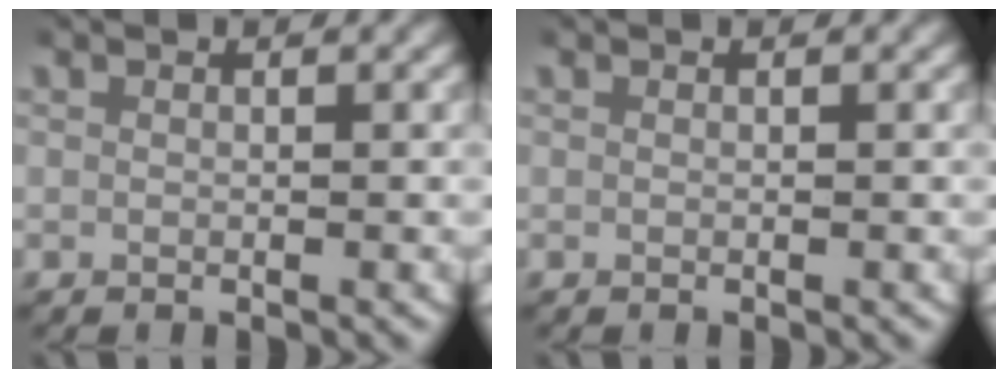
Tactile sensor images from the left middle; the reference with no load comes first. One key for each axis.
{"total": 0.0}